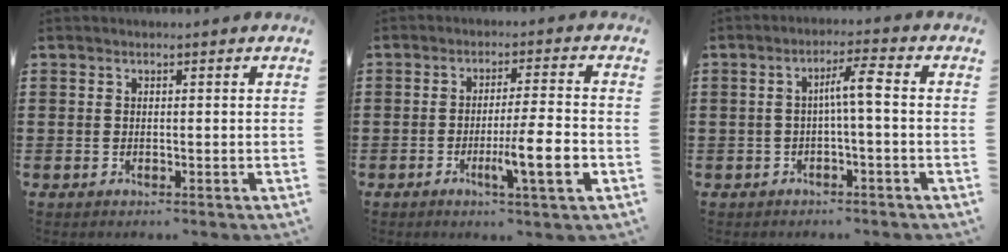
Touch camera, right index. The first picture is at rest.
{"total": 8.6, "force": [-2.9, 0.6, 8.0], "torque": [-0.127, -0.005, -0.047]}
{"total": 4.4, "force": [-0.4, 0.3, 4.3], "torque": [-0.082, 0.007, -0.015]}